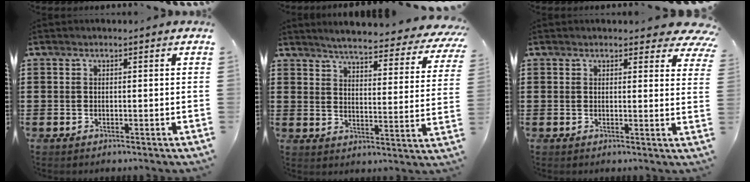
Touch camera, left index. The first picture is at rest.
{"total": 4.7, "force": [4.5, 0.0, 1.6], "torque": [-0.053, -0.035, 0.072]}
{"total": 2.9, "force": [2.5, 0.8, 1.2], "torque": [-0.014, -0.009, 0.043]}